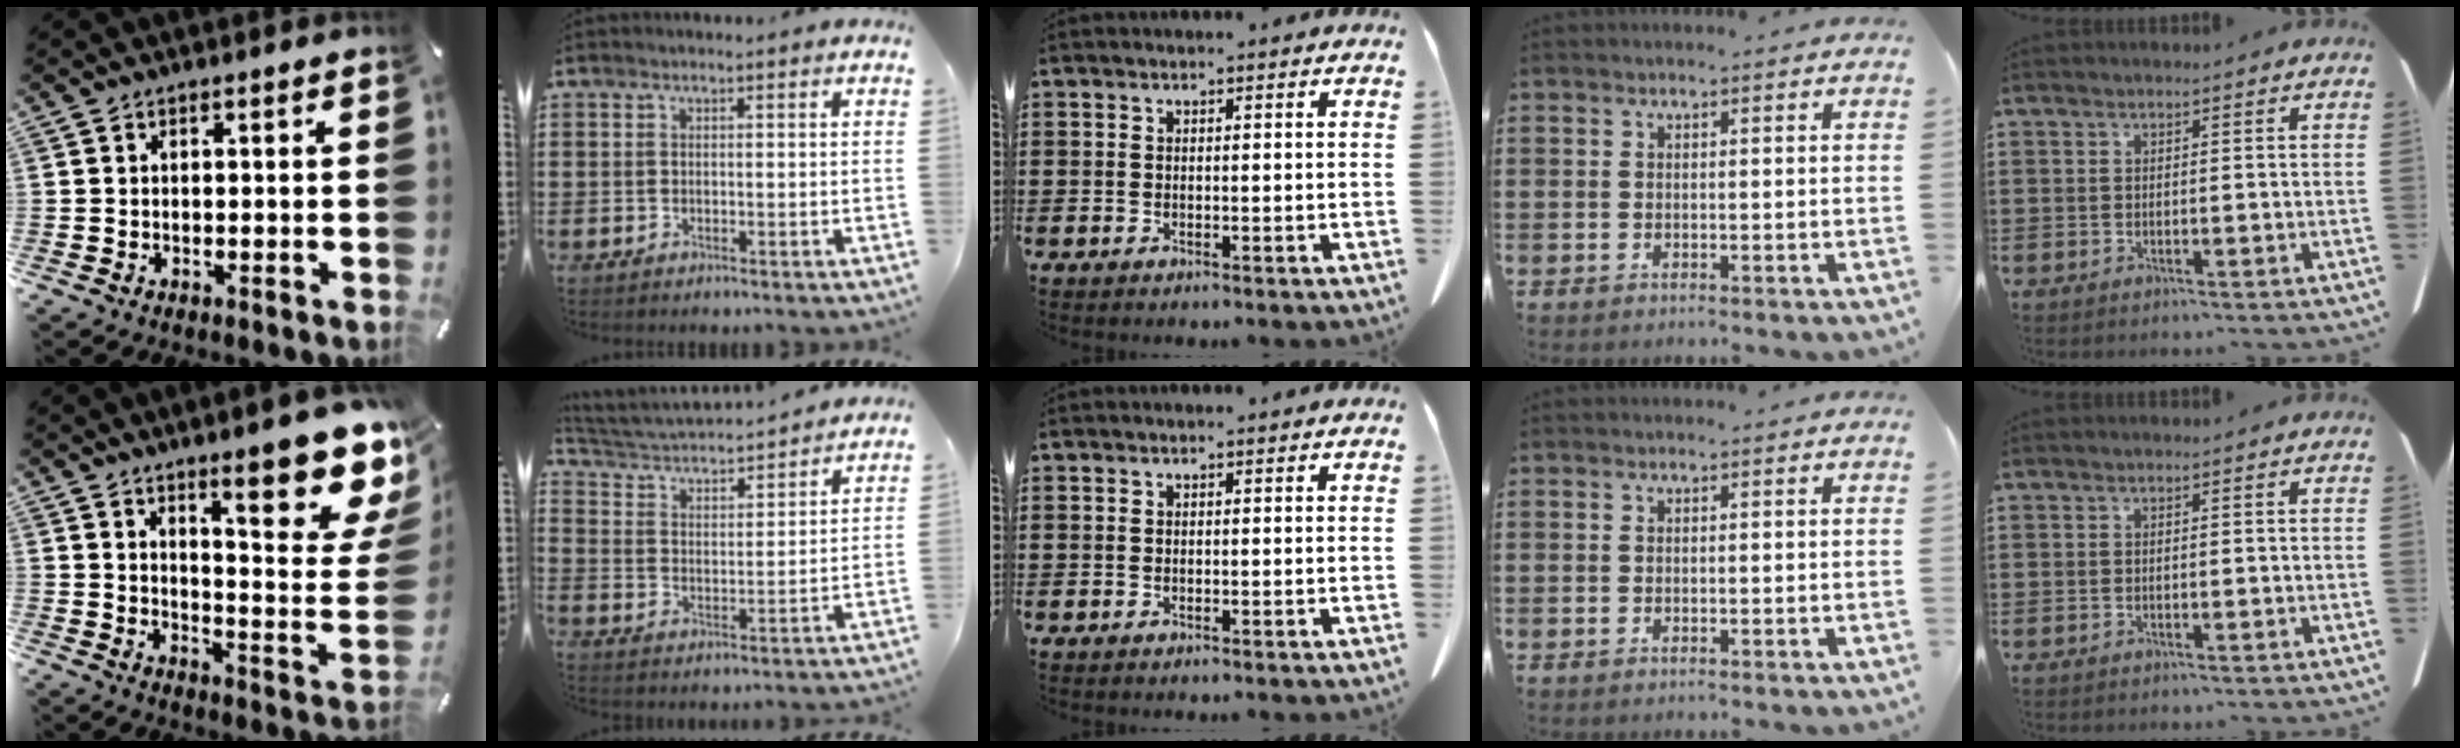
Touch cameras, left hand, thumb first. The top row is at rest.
{"thumb": {"total": 19.7, "force": [12.3, 5.6, 14.4], "torque": [-0.191, -0.097, 0.197]}, "index": {"total": 3.3, "force": [3.2, 0.3, 0.8], "torque": [-0.036, -0.028, 0.045]}}